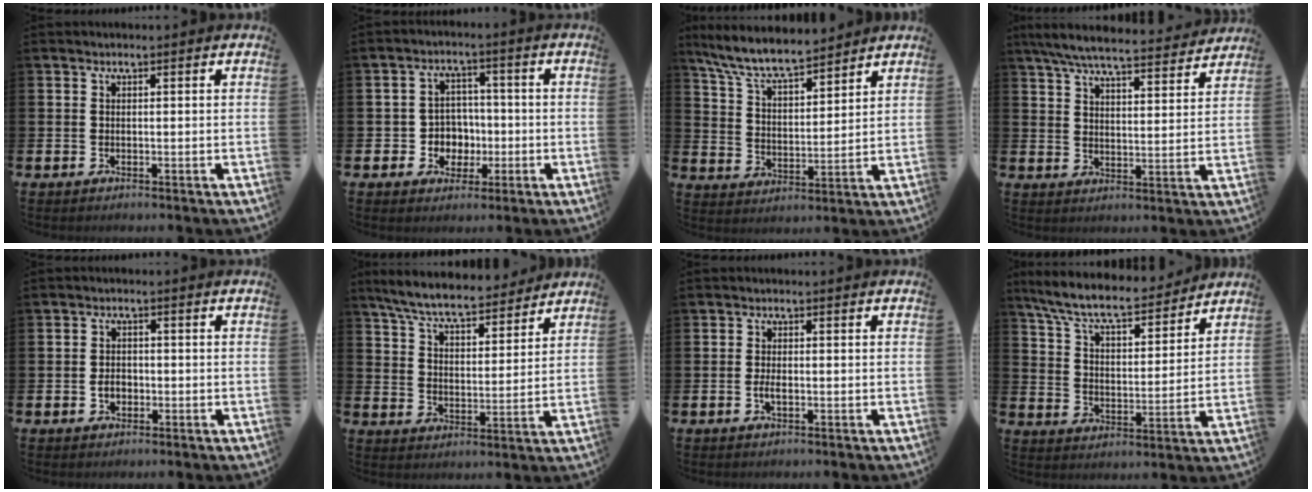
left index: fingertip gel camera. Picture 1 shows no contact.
{"total": 4.4, "force": [-0.4, 4.3, 0.7], "torque": [-0.026, 0.001, -0.014]}
{"total": 8.1, "force": [7.5, 1.3, 2.8], "torque": [-0.082, -0.044, 0.134]}
{"total": 7.4, "force": [6.9, 0.8, 2.6], "torque": [-0.064, -0.043, 0.120]}
{"total": 2.1, "force": [-0.6, 1.6, 1.2], "torque": [-0.011, 0.000, -0.016]}
{"total": 7.6, "force": [7.0, 1.4, 2.5], "torque": [-0.077, -0.039, 0.123]}
{"total": 1.6, "force": [-0.4, 0.6, 1.4], "torque": [-0.021, -0.003, -0.008]}
{"total": 8.6, "force": [7.8, 1.6, 3.2], "torque": [-0.095, -0.051, 0.135]}